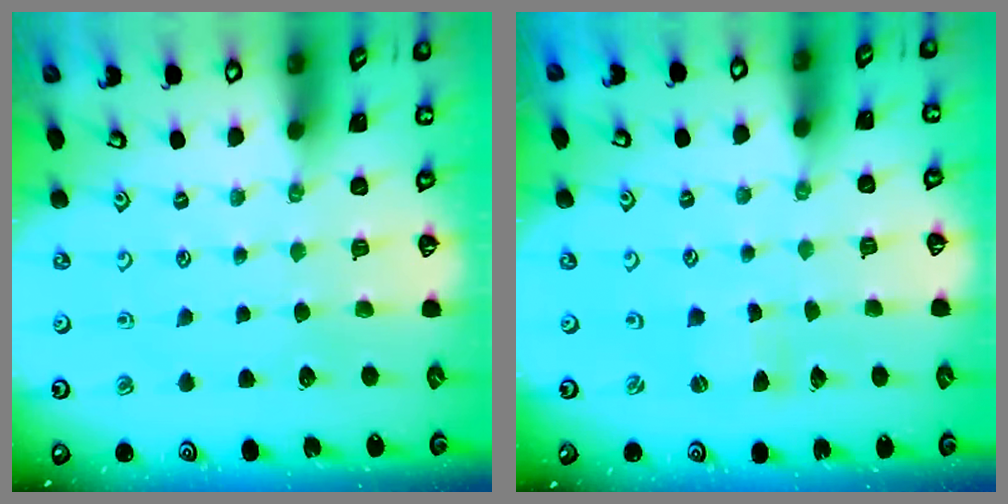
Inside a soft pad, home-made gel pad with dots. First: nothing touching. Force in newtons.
{"total": 1.5, "press": 1.4, "slide": 0.2}